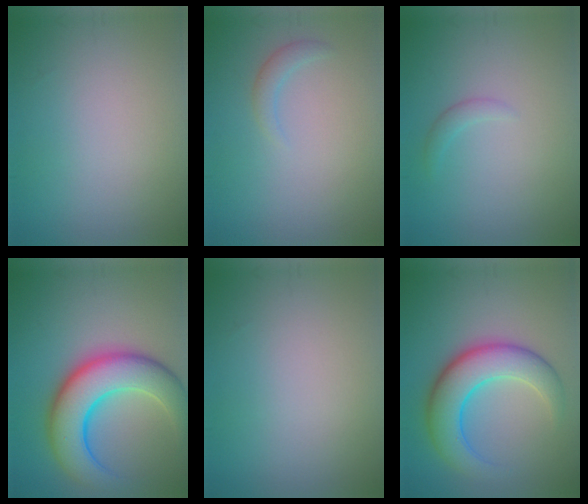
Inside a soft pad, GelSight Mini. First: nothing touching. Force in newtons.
{"total": 1.3, "press": 1.3, "slide": 0.1}
{"total": 1.0, "press": 0.9, "slide": 0.2}
{"total": 9.0, "press": 9.0, "slide": 0.1}
{"total": 0.0}
{"total": 7.2, "press": 7.2, "slide": 0.3}